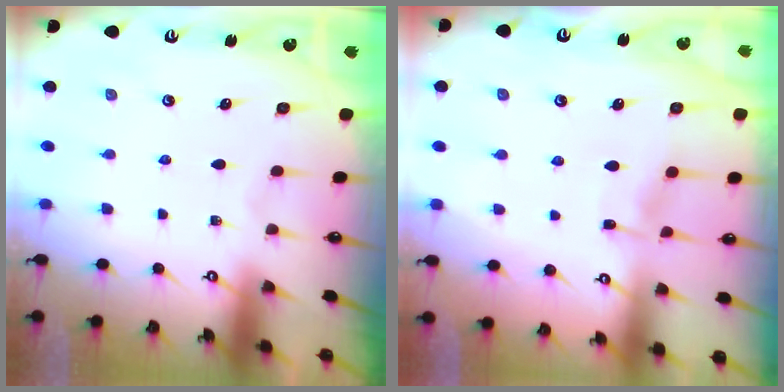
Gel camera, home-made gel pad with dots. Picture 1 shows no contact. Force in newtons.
{"total": 4.9, "press": 4.9, "slide": 0.1}